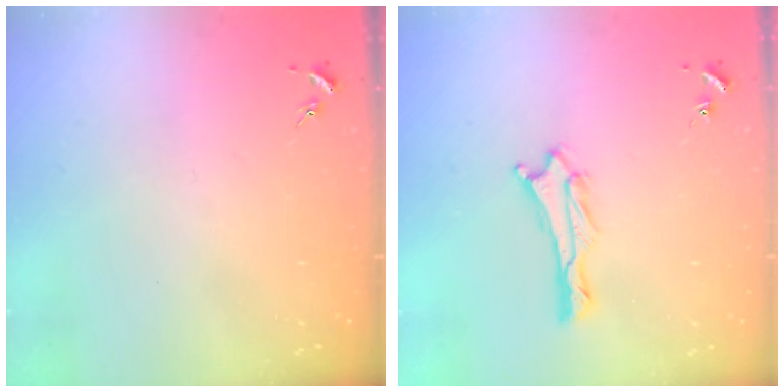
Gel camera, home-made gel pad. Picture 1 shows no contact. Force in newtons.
{"total": 1.9, "press": 1.9, "slide": 0.1}